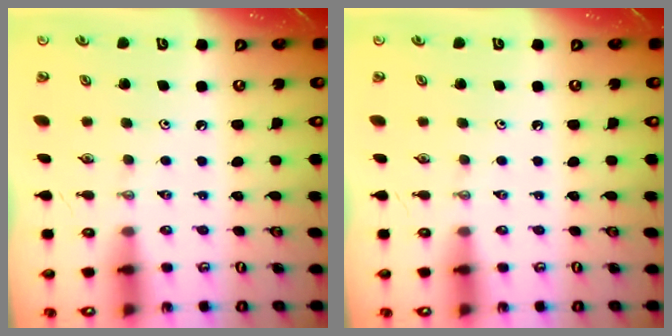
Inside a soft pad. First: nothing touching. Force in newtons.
{"total": 0.0}